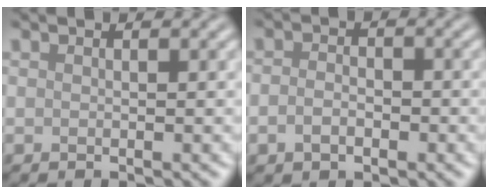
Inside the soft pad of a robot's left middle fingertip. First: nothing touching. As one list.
[{"total": 2.2, "force": [-0.8, 1.5, 1.4], "torque": [-0.027, -0.001, -0.018]}]